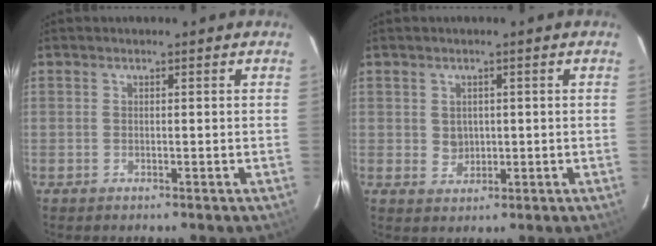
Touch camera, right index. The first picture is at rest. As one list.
[{"total": 2.7, "force": [0.4, 2.5, 0.9], "torque": [-0.013, 0.005, 0.011]}]